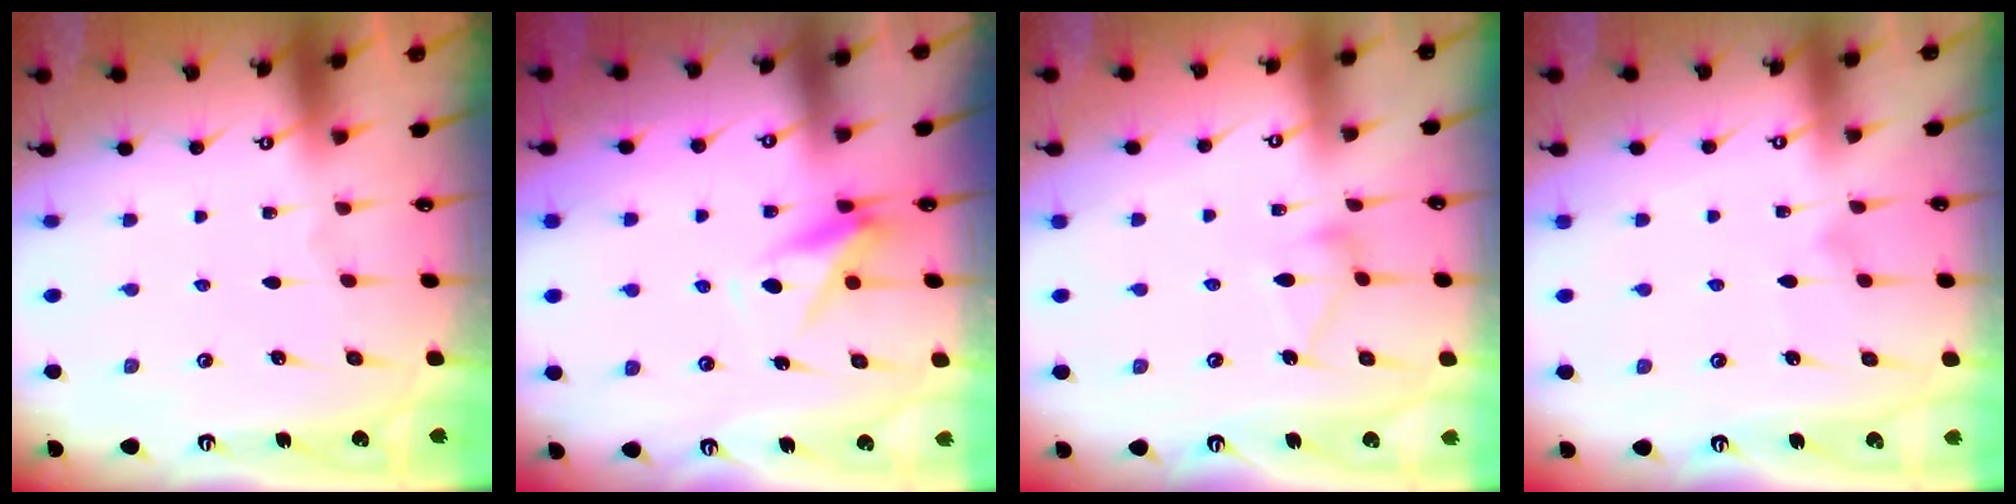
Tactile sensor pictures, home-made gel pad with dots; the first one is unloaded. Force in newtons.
{"total": 7.1, "press": 7.0, "slide": 1.3}
{"total": 8.1, "press": 8.1, "slide": 0.4}
{"total": 5.6, "press": 5.6, "slide": 0.2}